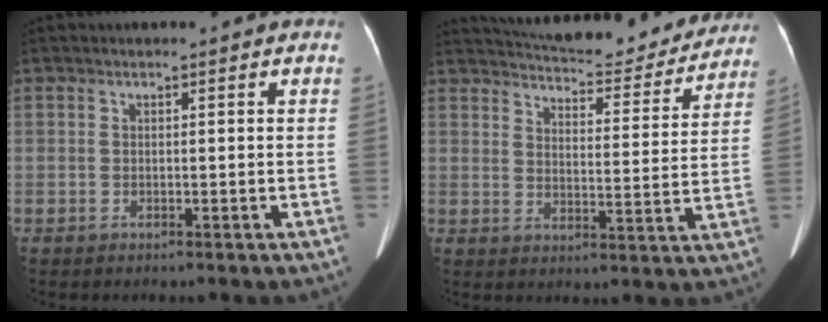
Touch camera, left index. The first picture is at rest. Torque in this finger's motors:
{"motor_torque": [0.63, -0.83, 0.01, 0.04]}